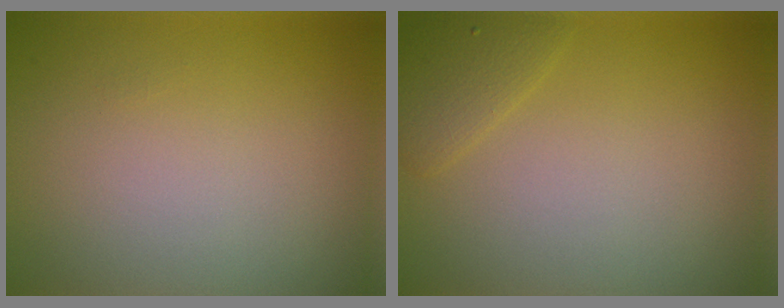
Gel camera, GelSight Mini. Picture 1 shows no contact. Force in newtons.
{"total": 1.6, "press": 1.6, "slide": 0.1}